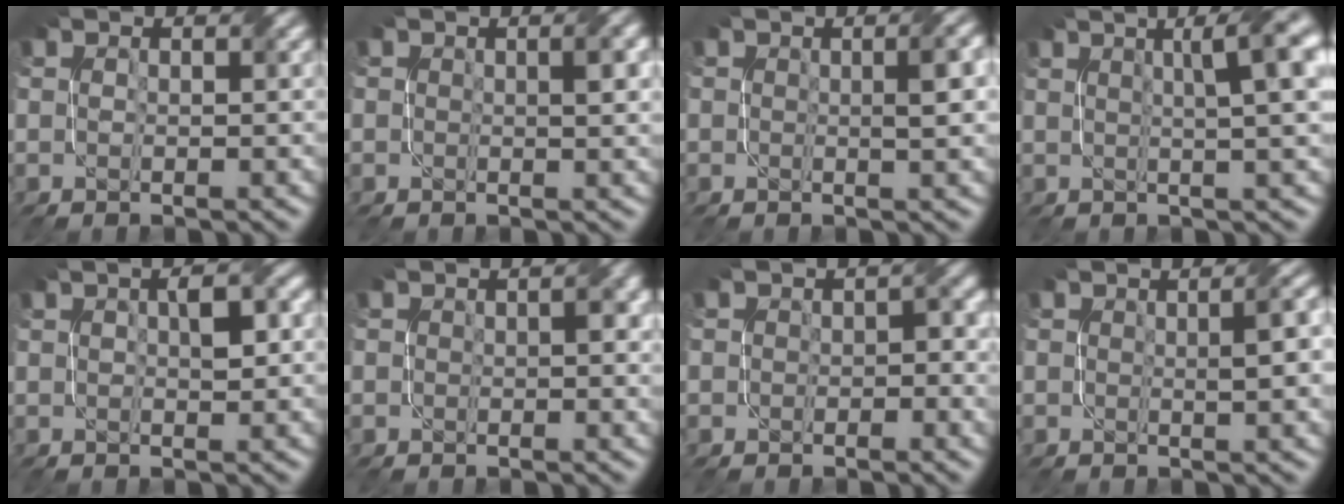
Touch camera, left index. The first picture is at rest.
{"total": 1.4, "force": [0.1, 0.3, 1.4], "torque": [-0.013, 0.005, 0.001]}
{"total": 2.2, "force": [0.1, 0.4, 2.2], "torque": [-0.023, 0.008, 0.002]}
{"total": 7.8, "force": [2.2, 2.0, 7.2], "torque": [-0.046, 0.035, 0.026]}
{"total": 2.1, "force": [0.3, 0.7, 1.9], "torque": [-0.032, 0.010, 0.008]}
{"total": 1.3, "force": [-0.2, 0.8, 1.0], "torque": [-0.007, 0.003, -0.001]}
{"total": 2.1, "force": [-0.6, 1.4, 1.4], "torque": [-0.010, 0.002, -0.004]}
{"total": 2.6, "force": [0.0, 0.5, 2.5], "torque": [-0.027, 0.009, 0.002]}